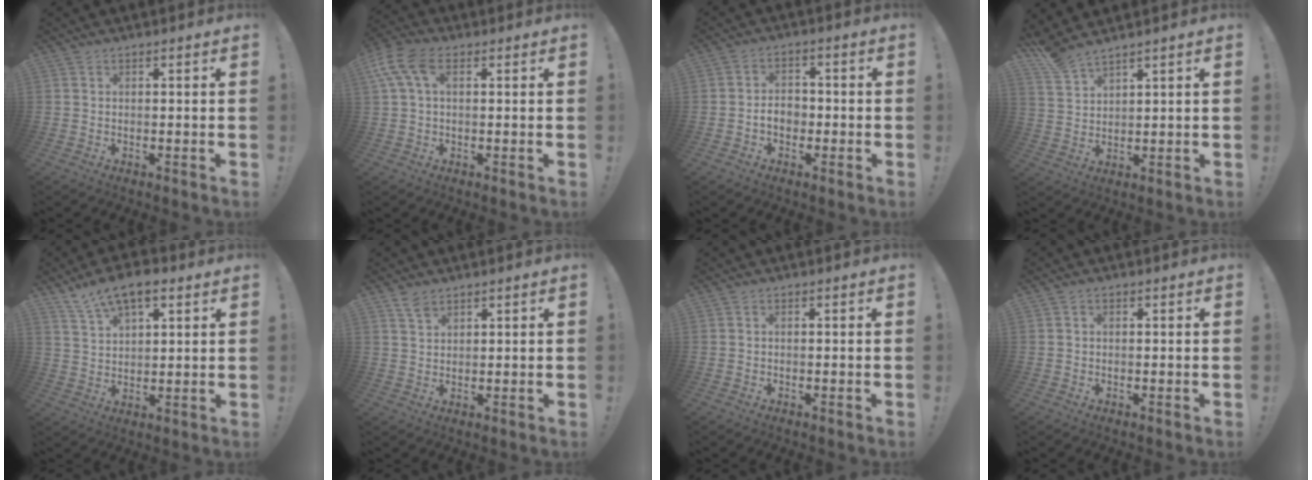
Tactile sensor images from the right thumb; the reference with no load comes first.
{"total": 9.7, "force": [3.4, 5.5, 7.3], "torque": [-0.146, 0.004, 0.067]}
{"total": 5.3, "force": [-1.6, 3.7, 3.4], "torque": [-0.052, 0.007, -0.031]}
{"total": 6.2, "force": [5.6, 1.3, 2.5], "torque": [-0.063, -0.027, 0.107]}
{"total": 9.6, "force": [6.4, 4.2, 5.8], "torque": [-0.105, -0.022, 0.120]}
{"total": 3.7, "force": [2.9, 1.6, 1.5], "torque": [-0.021, -0.018, 0.053]}
{"total": 0.0}
{"total": 0.6, "force": [0.1, 0.5, 0.3], "torque": [-0.009, 0.005, 0.002]}